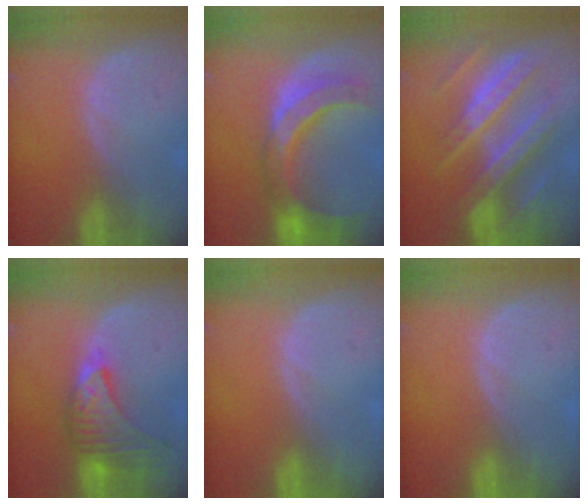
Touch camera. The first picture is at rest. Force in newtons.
{"total": 11.2, "press": 9.6, "slide": 5.9}
{"total": 10.8, "press": 10.7, "slide": 1.1}
{"total": 8.0, "press": 7.9, "slide": 1.4}
{"total": 0.0}
{"total": 0.0}